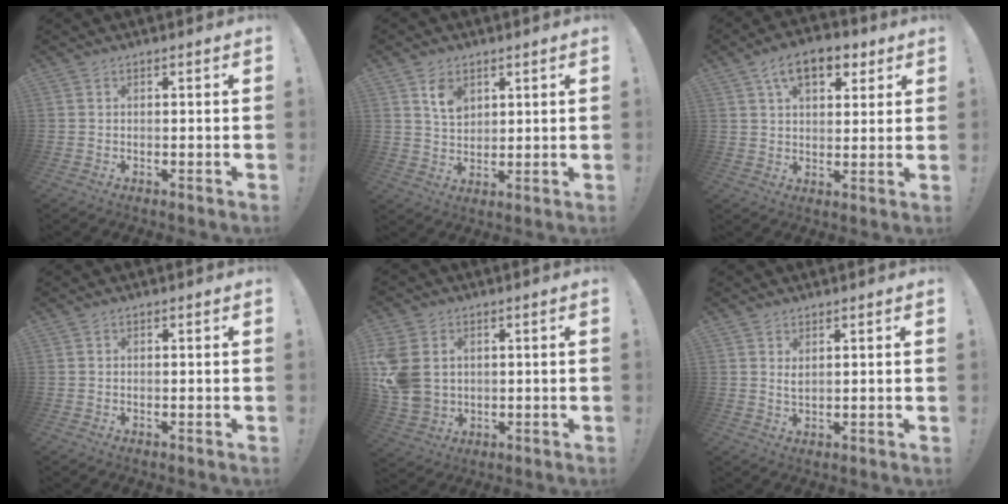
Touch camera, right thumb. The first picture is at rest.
{"total": 7.0, "force": [3.9, 4.7, 3.4], "torque": [-0.042, -0.021, 0.071]}
{"total": 11.4, "force": [5.6, 6.6, 7.4], "torque": [-0.107, -0.007, 0.100]}
{"total": 0.0}
{"total": 12.1, "force": [2.3, 9.5, 7.2], "torque": [-0.141, -0.007, 0.047]}
{"total": 2.1, "force": [1.3, 0.8, 1.4], "torque": [-0.016, -0.010, 0.021]}